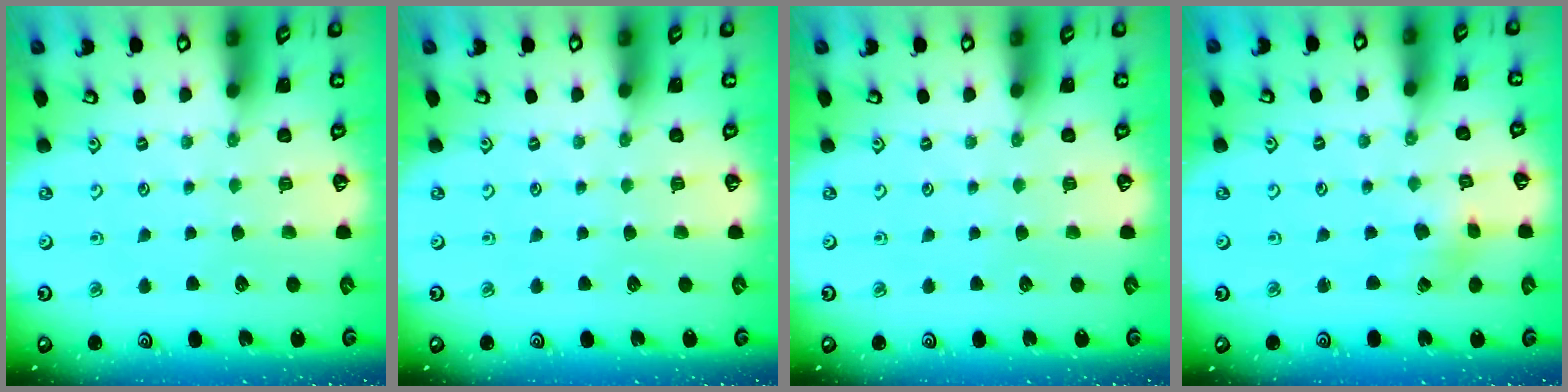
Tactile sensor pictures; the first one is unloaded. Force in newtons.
{"total": 0.0}
{"total": 0.0}
{"total": 2.6, "press": 2.5, "slide": 0.5}